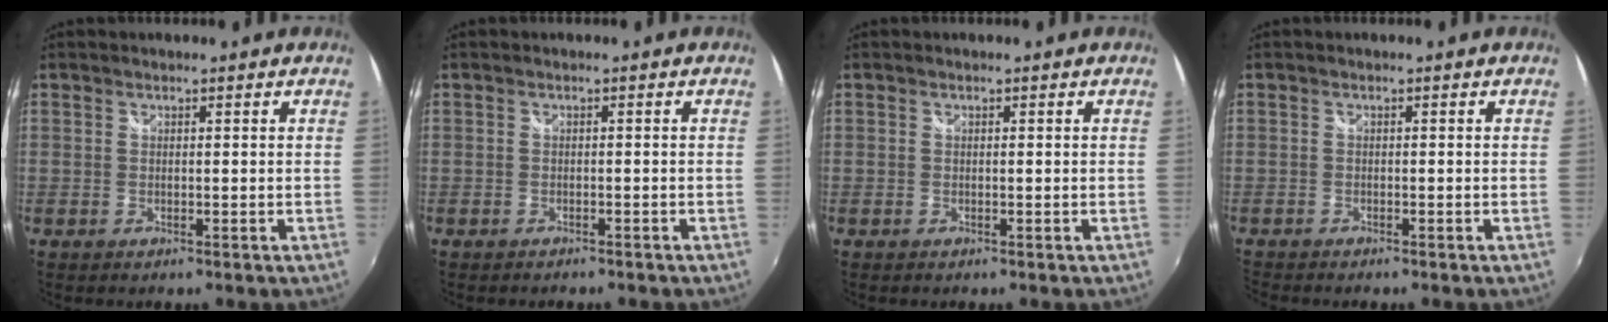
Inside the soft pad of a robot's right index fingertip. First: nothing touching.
{"total": 2.2, "force": [-2.0, 0.5, 0.7], "torque": [-0.019, -0.012, -0.029]}
{"total": 0.0}
{"total": 2.1, "force": [-2.0, 0.0, 0.5], "torque": [-0.020, -0.013, -0.040]}